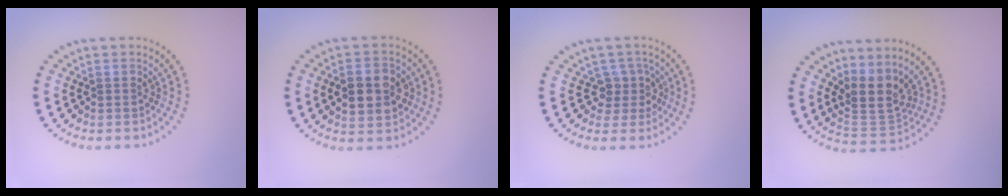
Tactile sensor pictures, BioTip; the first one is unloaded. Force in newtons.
{"total": 4.9, "press": 4.9, "slide": 0.3}
{"total": 2.4, "press": 1.8, "slide": 1.5}
{"total": 4.0, "press": 3.0, "slide": 2.7}